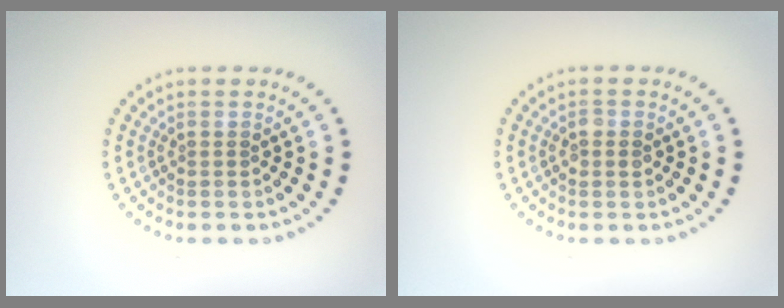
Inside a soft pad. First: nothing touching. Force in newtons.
{"total": 1.1, "press": 1.1, "slide": 0.0}